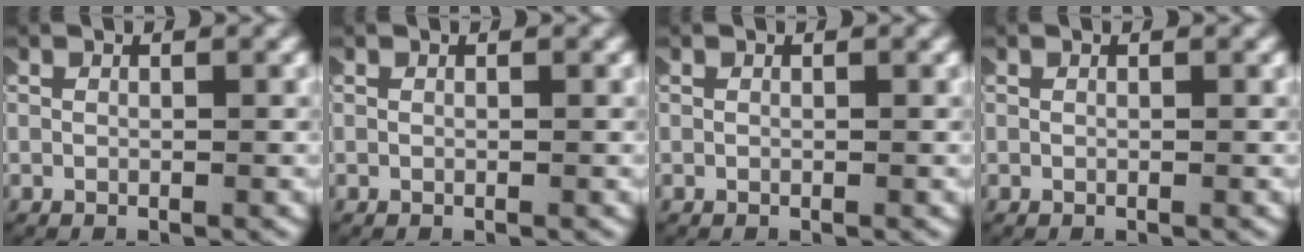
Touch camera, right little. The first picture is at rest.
{"total": 0.0}
{"total": 0.0}
{"total": 0.0}